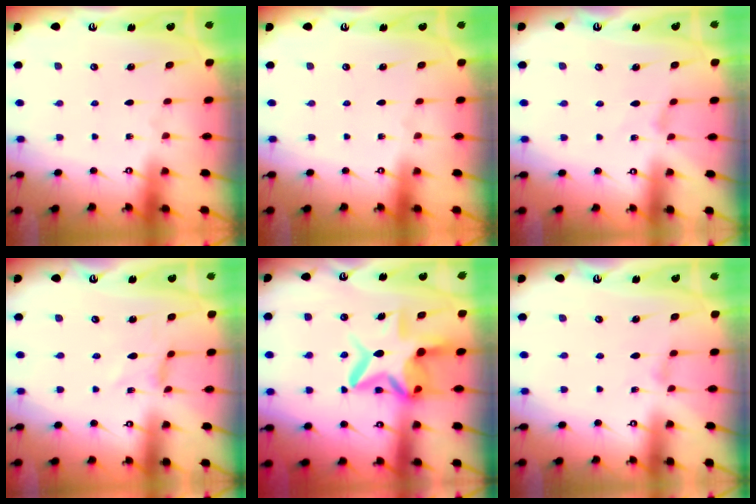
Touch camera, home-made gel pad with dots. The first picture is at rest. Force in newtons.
{"total": 0.0}
{"total": 0.0}
{"total": 0.0}
{"total": 13.7, "press": 13.6, "slide": 1.9}
{"total": 1.8, "press": 1.8, "slide": 0.3}